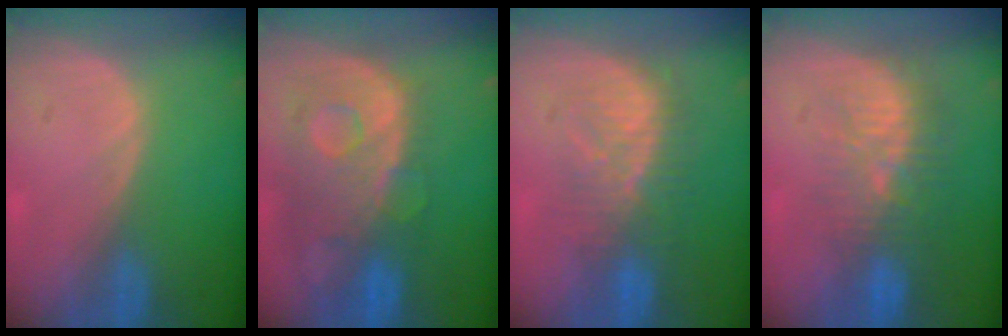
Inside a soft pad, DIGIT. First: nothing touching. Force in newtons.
{"total": 12.1, "press": 10.1, "slide": 6.7}
{"total": 7.9, "press": 7.8, "slide": 1.6}
{"total": 9.3, "press": 8.6, "slide": 3.6}